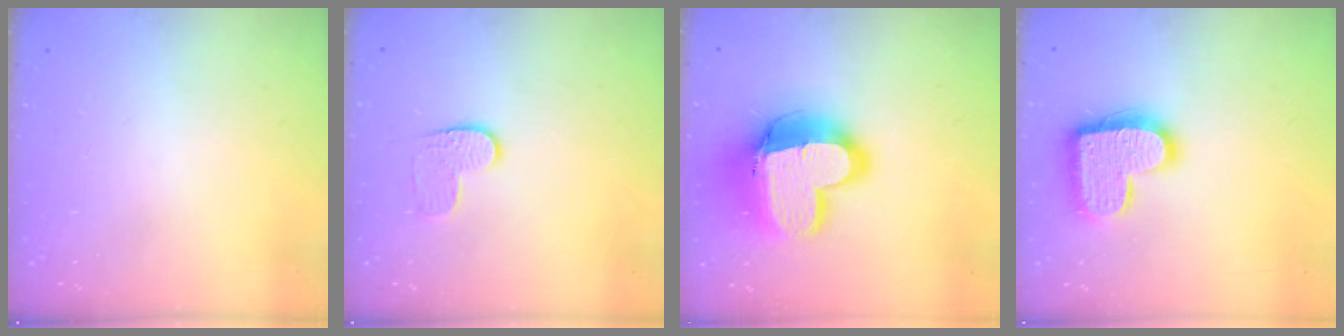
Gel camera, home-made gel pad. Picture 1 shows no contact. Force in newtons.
{"total": 5.7, "press": 5.7, "slide": 0.3}
{"total": 18.9, "press": 18.8, "slide": 2.2}
{"total": 17.2, "press": 17.2, "slide": 0.9}